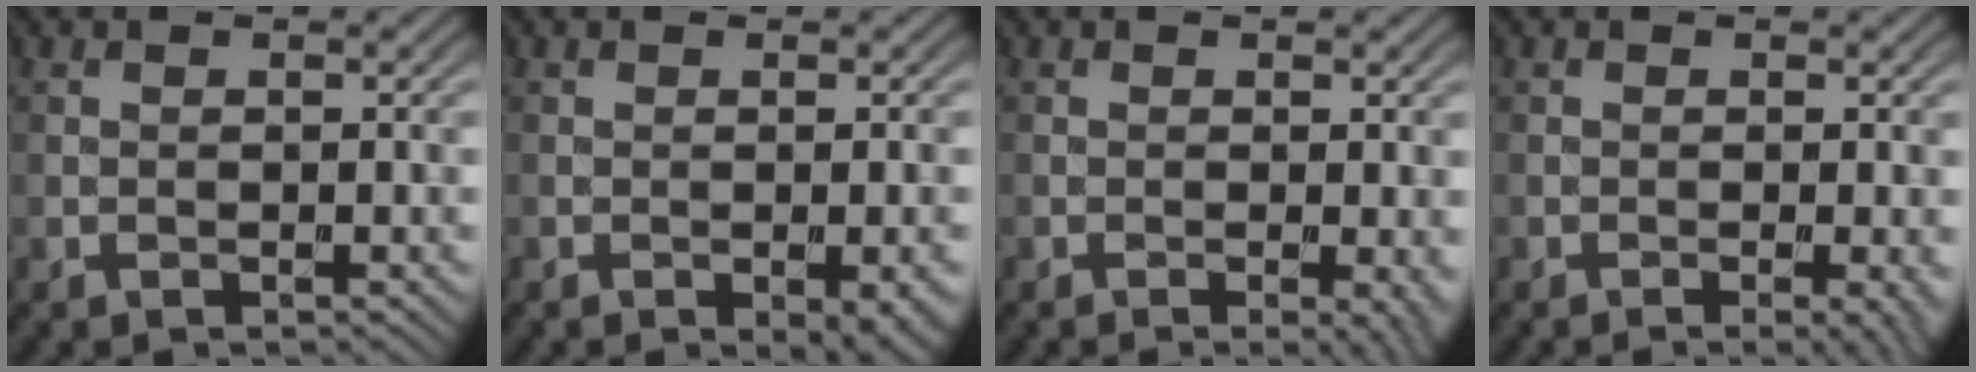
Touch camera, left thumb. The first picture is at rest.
{"total": 4.1, "force": [-2.0, 1.2, 3.4], "torque": [-0.048, -0.005, -0.022]}
{"total": 2.4, "force": [-0.5, 0.4, 2.3], "torque": [-0.032, -0.005, -0.008]}
{"total": 2.5, "force": [-0.7, 0.4, 2.4], "torque": [-0.032, -0.001, -0.013]}